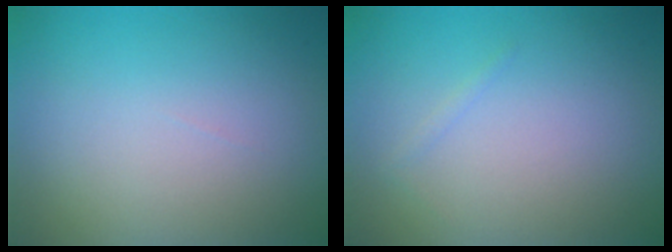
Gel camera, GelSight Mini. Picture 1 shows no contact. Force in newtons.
{"total": 0.5, "press": 0.5, "slide": 0.0}